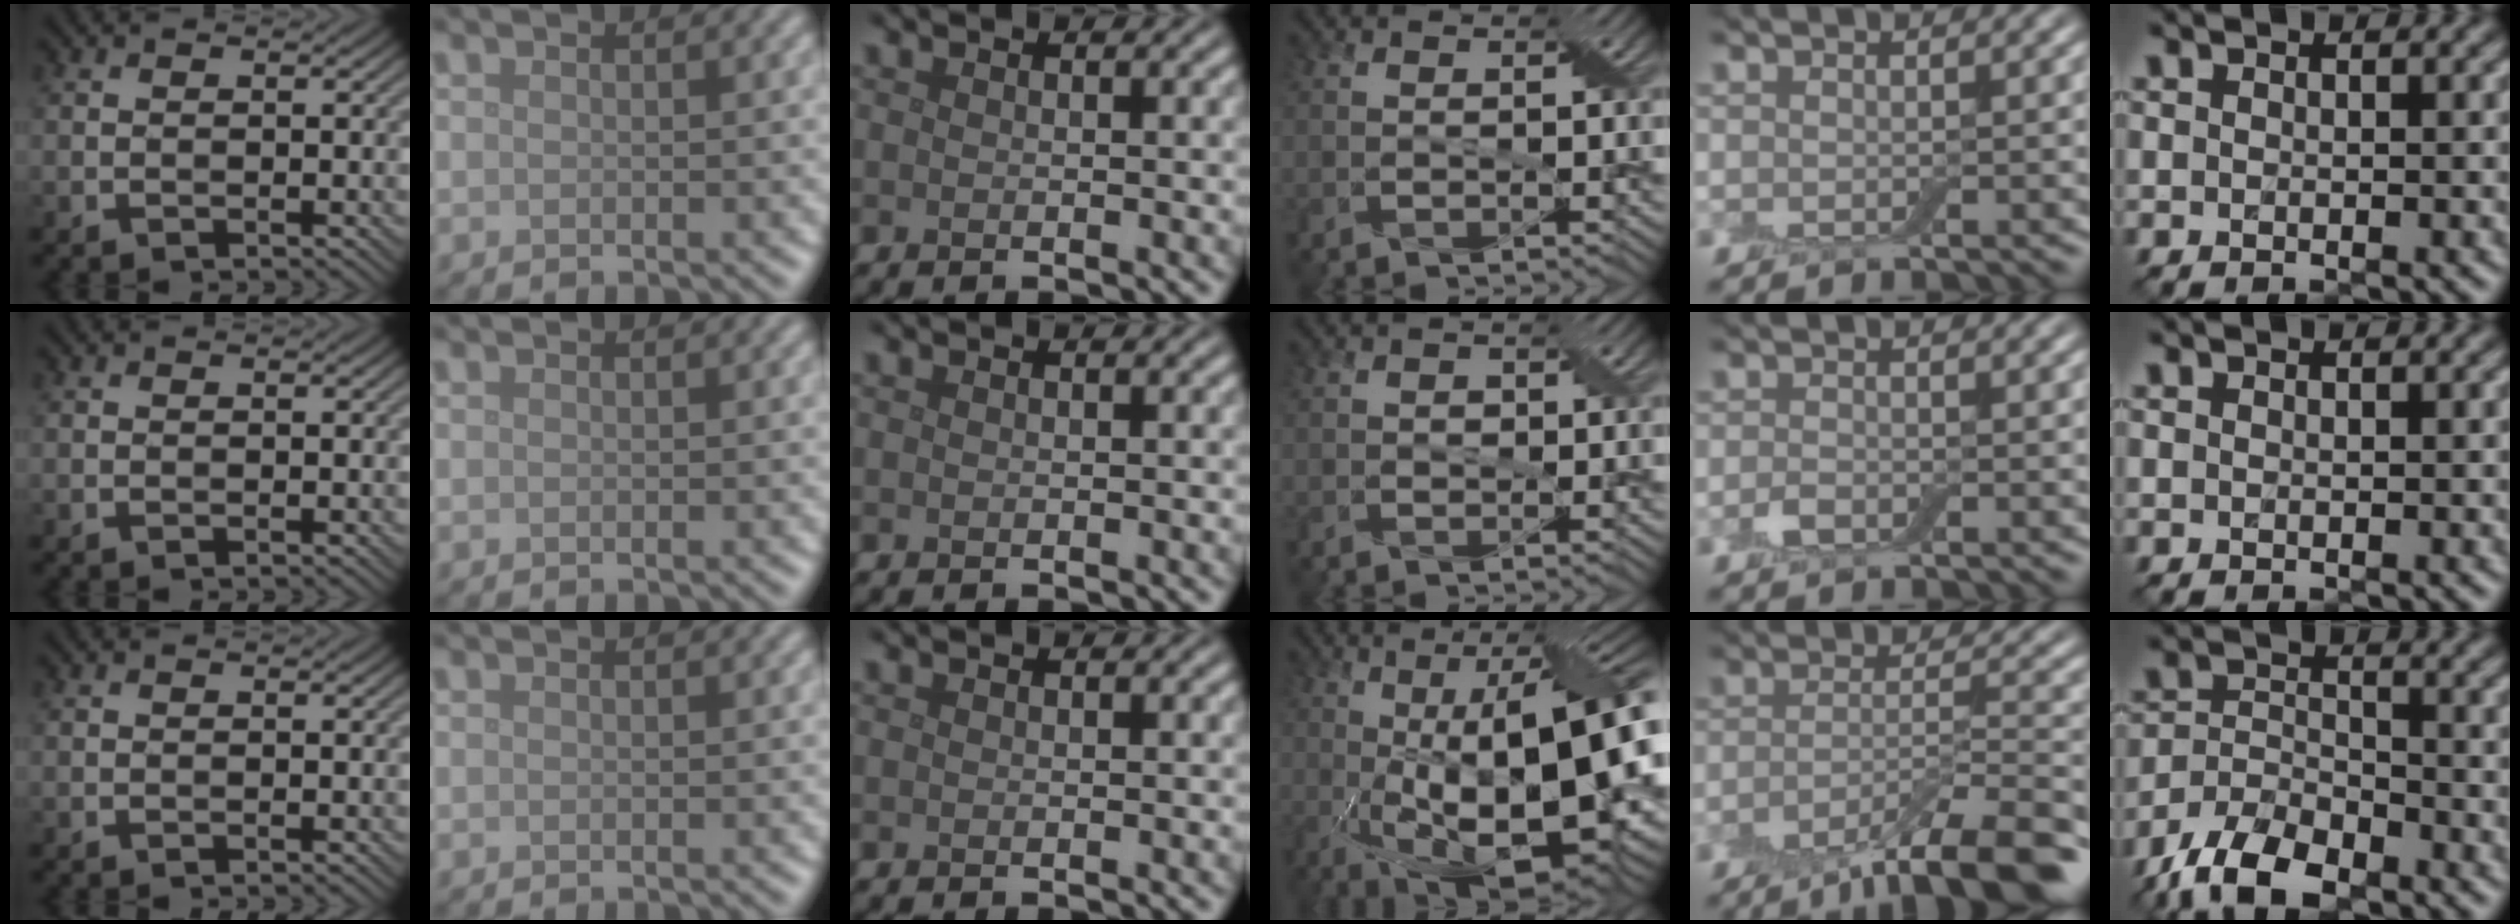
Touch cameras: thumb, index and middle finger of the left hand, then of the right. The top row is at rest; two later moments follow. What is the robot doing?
{"motion": "insert", "object": "drawer"}